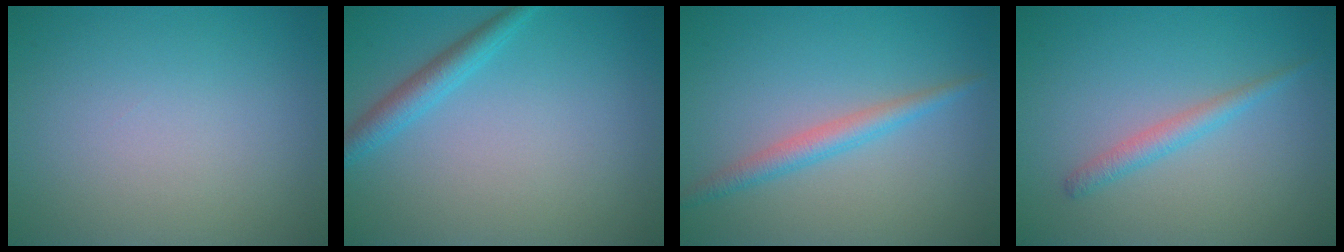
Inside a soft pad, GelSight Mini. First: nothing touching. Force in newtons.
{"total": 2.2, "press": 2.2, "slide": 0.2}
{"total": 2.3, "press": 2.3, "slide": 0.1}
{"total": 1.7, "press": 1.7, "slide": 0.1}